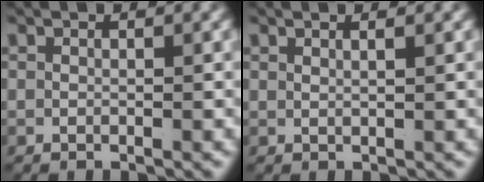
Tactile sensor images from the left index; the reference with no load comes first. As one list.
[{"total": 1.2, "force": [0.7, -0.8, 0.6], "torque": [-0.008, -0.003, 0.020]}]